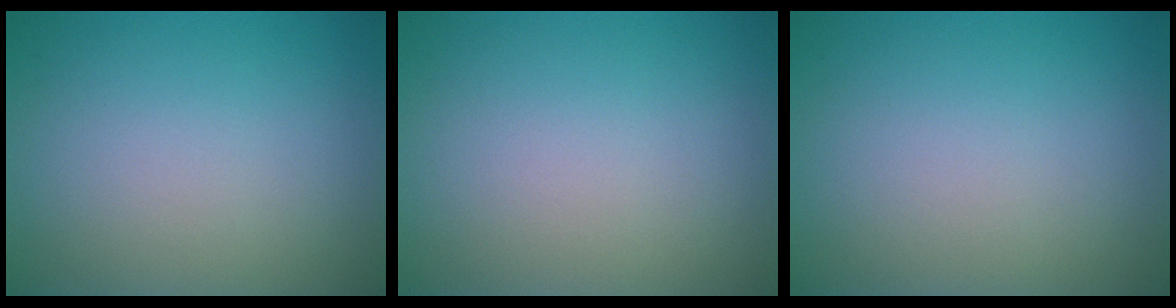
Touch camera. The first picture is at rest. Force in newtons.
{"total": 0.0}
{"total": 0.0}